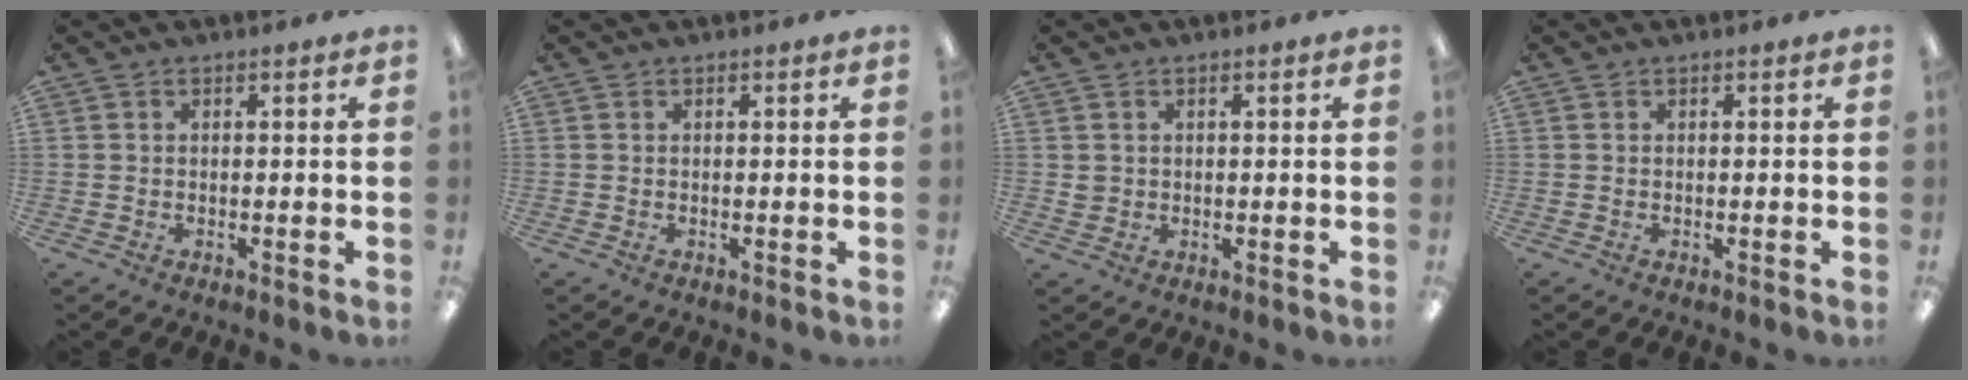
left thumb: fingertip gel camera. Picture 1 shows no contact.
{"total": 0.0}
{"total": 1.9, "force": [0.5, 1.8, 0.3], "torque": [0.000, 0.000, 0.007]}
{"total": 0.0}